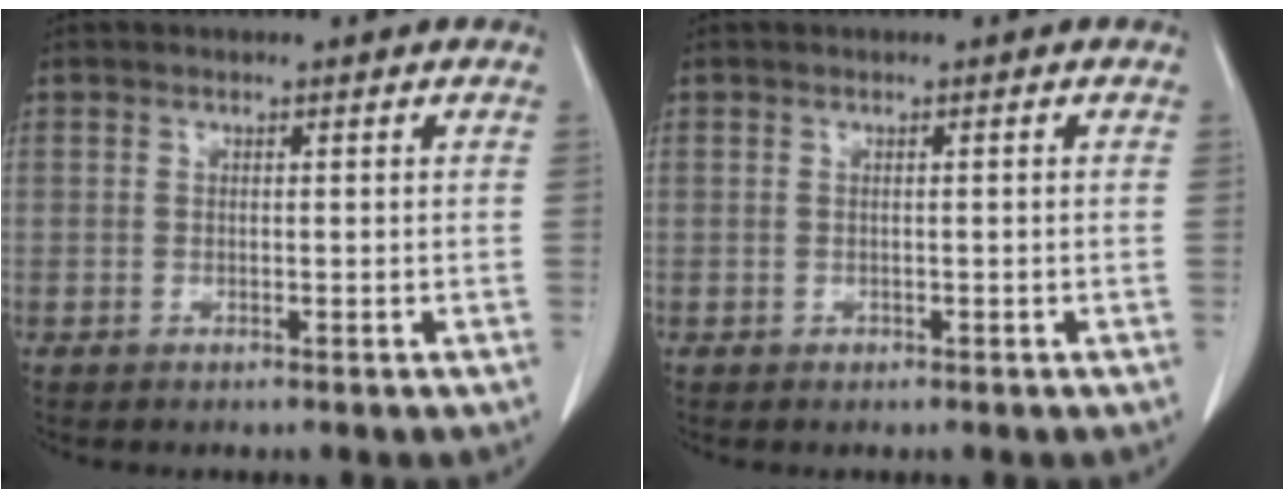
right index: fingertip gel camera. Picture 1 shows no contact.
{"total": 0.0}